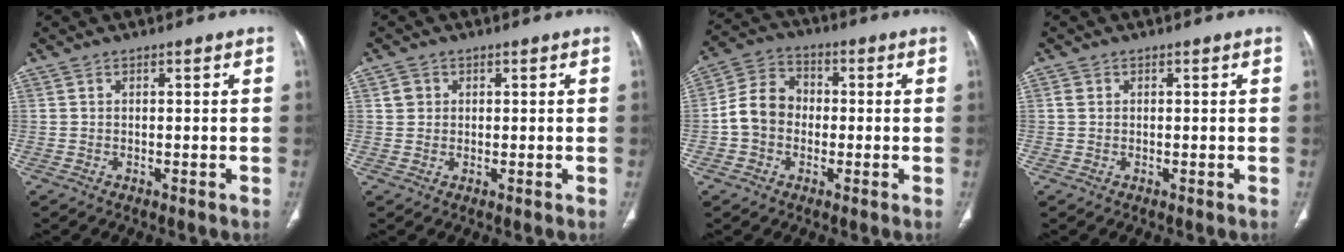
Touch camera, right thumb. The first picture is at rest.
{"total": 2.1, "force": [0.6, 1.9, 0.6], "torque": [-0.001, -0.001, 0.008]}
{"total": 8.9, "force": [-1.1, 7.5, 4.8], "torque": [-0.073, 0.033, -0.034]}
{"total": 1.1, "force": [0.3, 0.9, 0.5], "torque": [-0.006, 0.002, 0.006]}